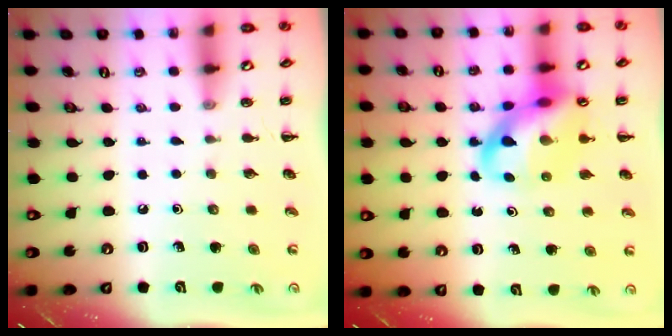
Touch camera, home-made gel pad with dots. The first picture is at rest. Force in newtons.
{"total": 14.2, "press": 13.7, "slide": 3.7}